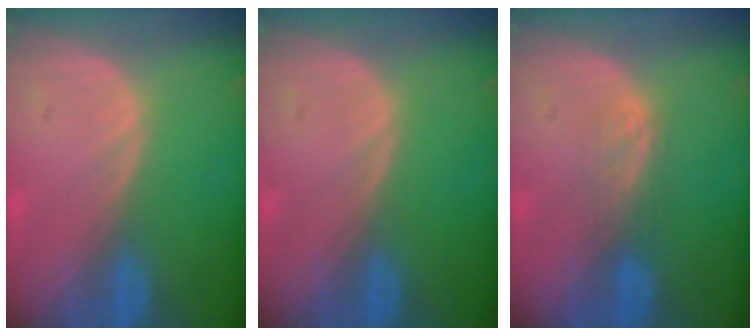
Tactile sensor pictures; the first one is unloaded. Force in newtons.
{"total": 0.0}
{"total": 2.4, "press": 2.3, "slide": 0.4}